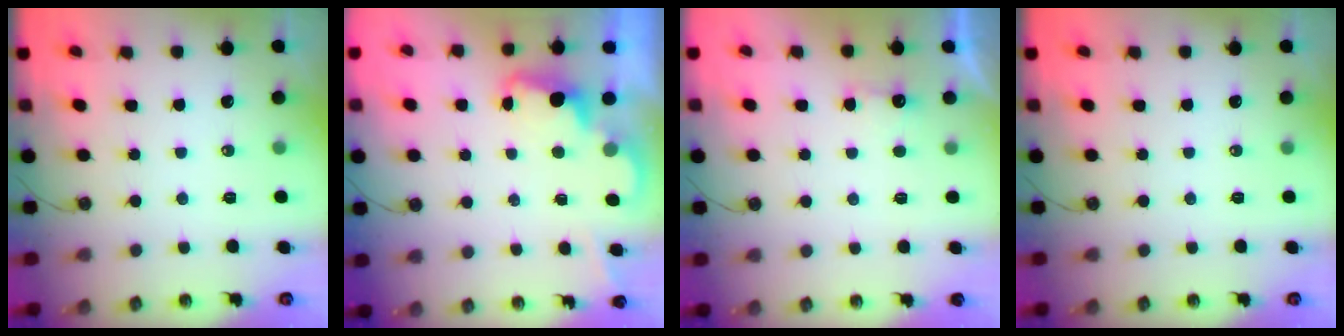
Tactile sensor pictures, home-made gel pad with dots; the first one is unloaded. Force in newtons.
{"total": 2.5, "press": 2.4, "slide": 0.5}
{"total": 2.5, "press": 2.4, "slide": 1.0}
{"total": 0.0}